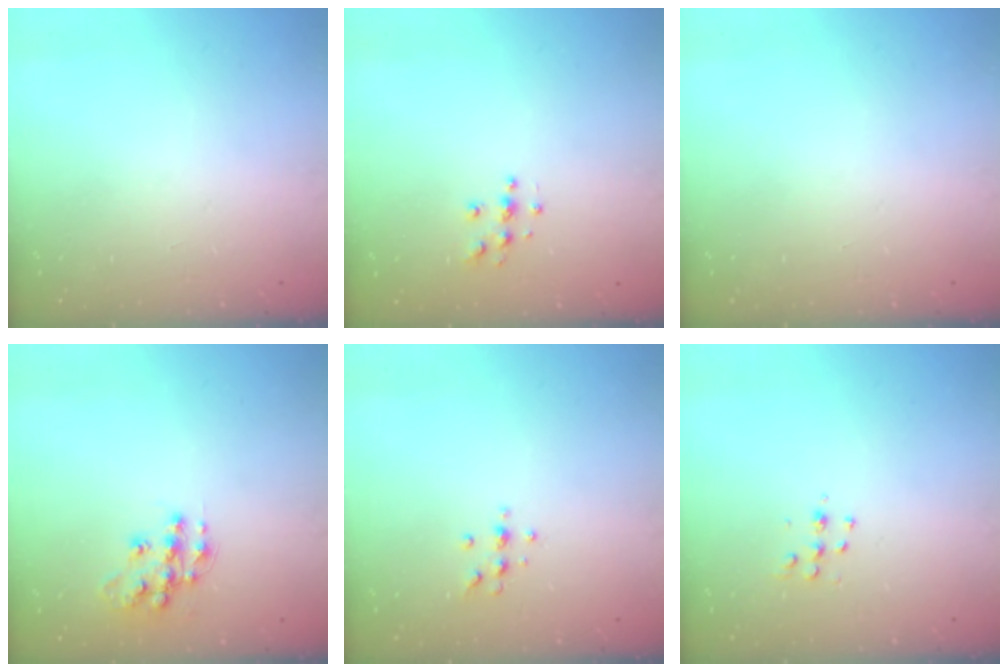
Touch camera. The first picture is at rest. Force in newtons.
{"total": 5.2, "press": 5.1, "slide": 0.5}
{"total": 0.0}
{"total": 11.8, "press": 11.8, "slide": 0.7}
{"total": 5.7, "press": 5.5, "slide": 1.6}
{"total": 5.5, "press": 5.5, "slide": 0.4}